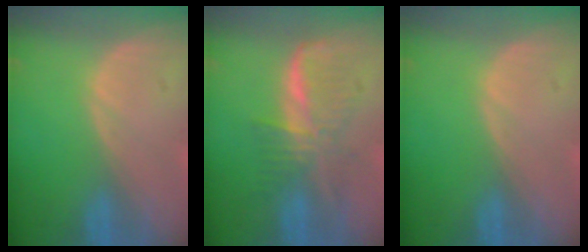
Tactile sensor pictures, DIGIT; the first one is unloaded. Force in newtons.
{"total": 6.1, "press": 6.1, "slide": 0.1}
{"total": 0.0}